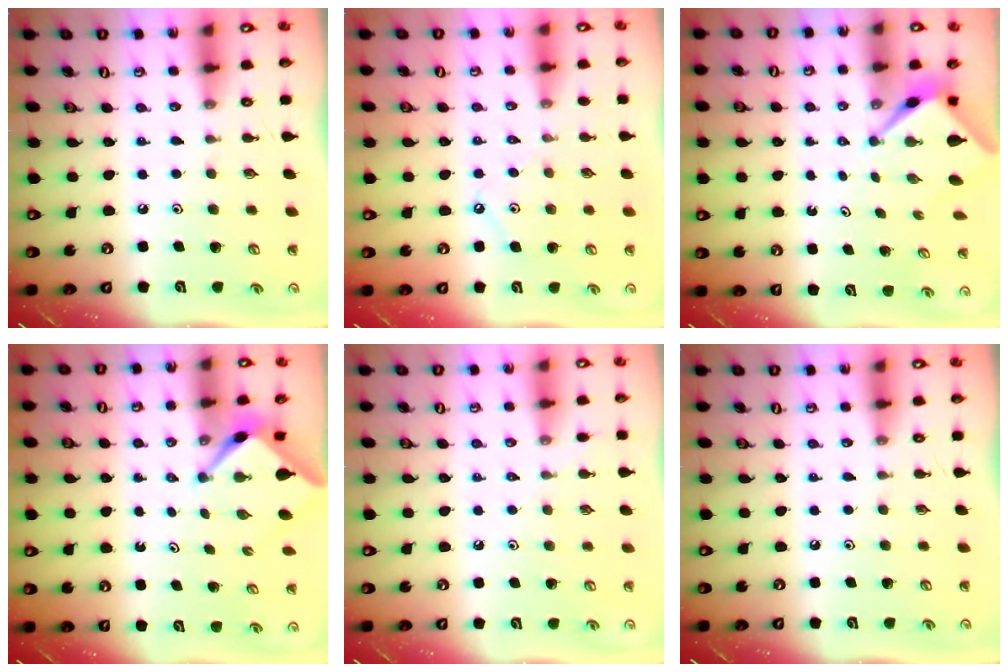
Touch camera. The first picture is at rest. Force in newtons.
{"total": 5.1, "press": 5.1, "slide": 0.7}
{"total": 2.6, "press": 2.6, "slide": 0.1}
{"total": 2.7, "press": 2.7, "slide": 0.3}
{"total": 2.8, "press": 2.8, "slide": 0.4}
{"total": 0.0}